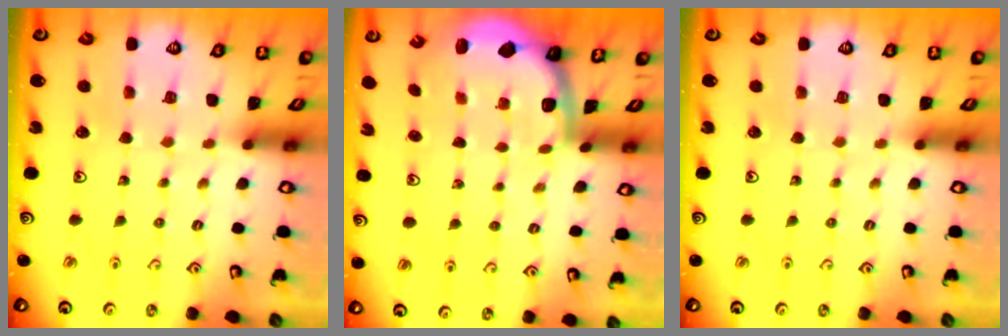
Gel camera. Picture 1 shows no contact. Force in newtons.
{"total": 2.0, "press": 2.0, "slide": 0.5}
{"total": 0.0}